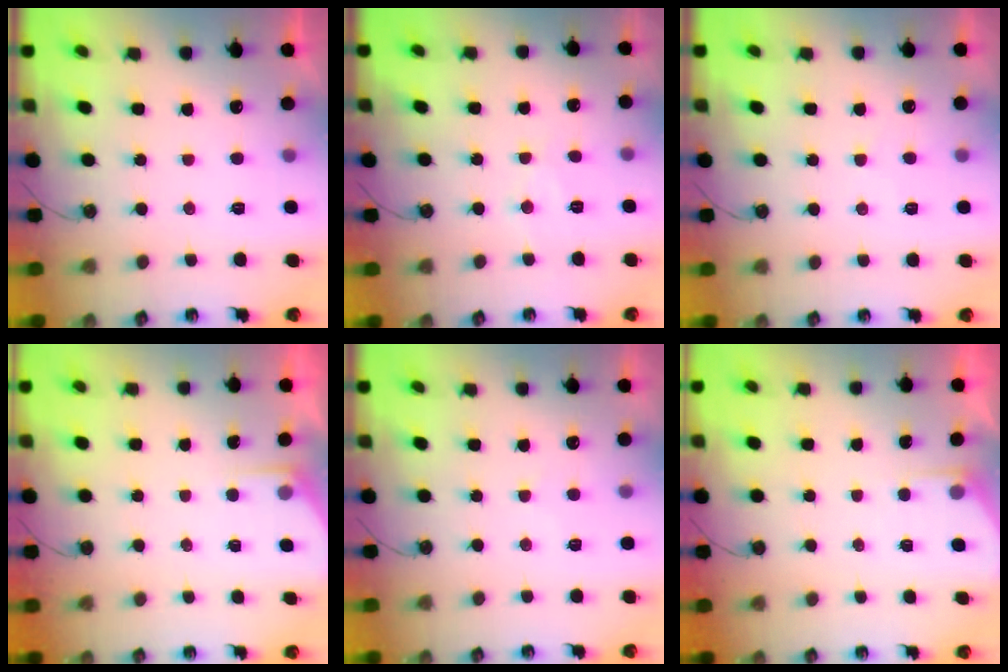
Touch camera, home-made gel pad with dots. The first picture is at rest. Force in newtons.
{"total": 7.0, "press": 7.0, "slide": 0.4}
{"total": 4.0, "press": 3.9, "slide": 0.5}
{"total": 2.7, "press": 2.7, "slide": 0.3}
{"total": 4.8, "press": 4.7, "slide": 0.6}
{"total": 3.0, "press": 2.9, "slide": 0.4}